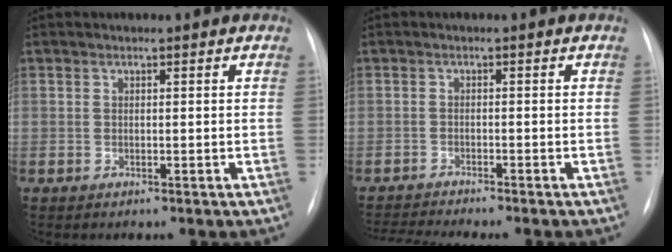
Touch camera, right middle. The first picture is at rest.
{"total": 6.6, "force": [-6.0, -1.1, 2.4], "torque": [-0.031, -0.014, -0.095]}